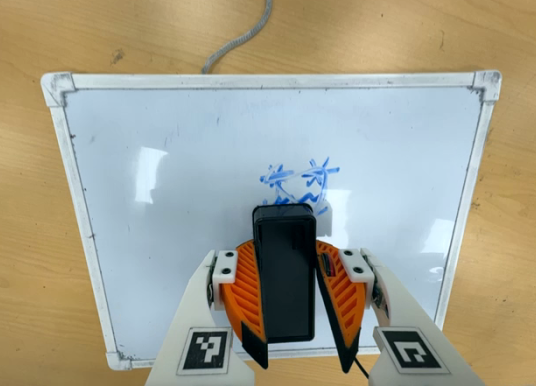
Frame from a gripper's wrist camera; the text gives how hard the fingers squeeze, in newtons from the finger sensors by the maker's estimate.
{"total": 13.1, "left": 13.1, "right": 13.0}